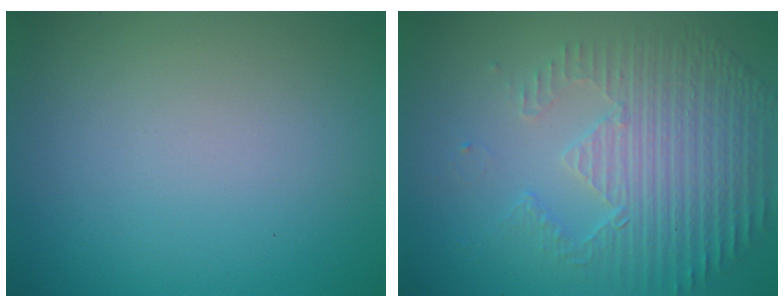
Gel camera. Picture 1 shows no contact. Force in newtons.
{"total": 5.0, "press": 3.5, "slide": 3.5}